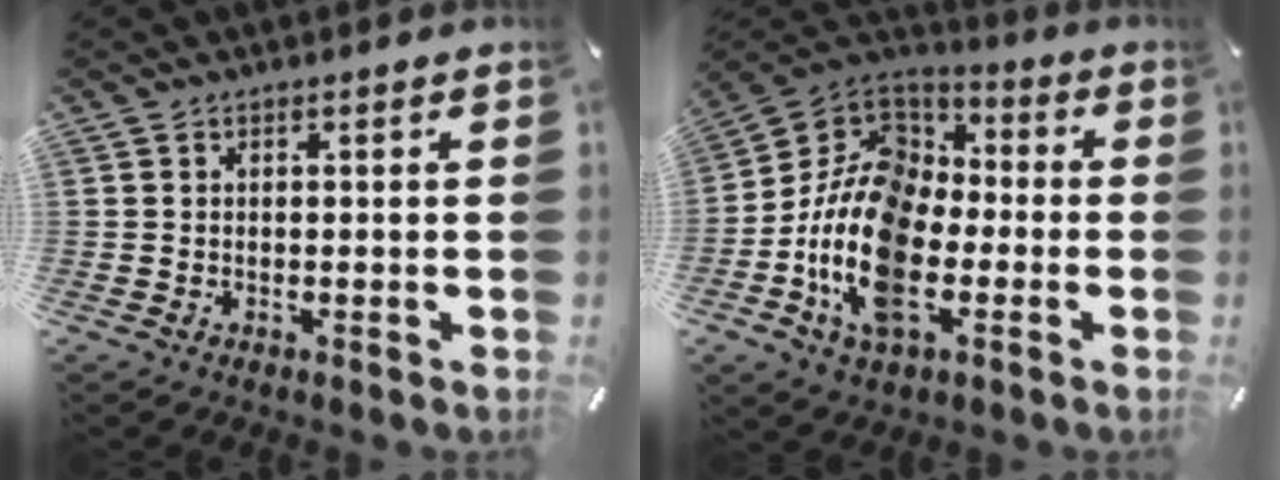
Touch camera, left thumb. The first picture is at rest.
{"total": 18.5, "force": [-7.2, 11.2, 12.7], "torque": [-0.281, 0.026, -0.136]}